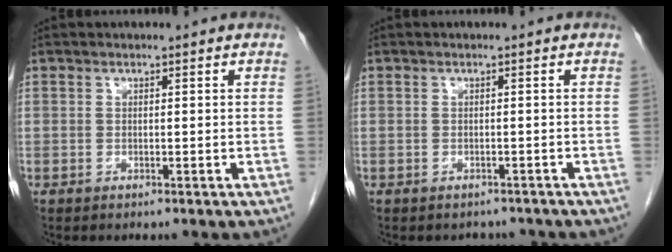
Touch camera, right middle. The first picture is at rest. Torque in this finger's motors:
{"motor_torque": [0.00, 0.00, -0.01, 0.00]}